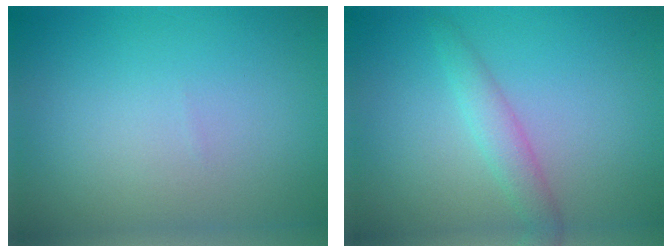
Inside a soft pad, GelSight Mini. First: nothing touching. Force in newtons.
{"total": 2.0, "press": 2.0, "slide": 0.0}